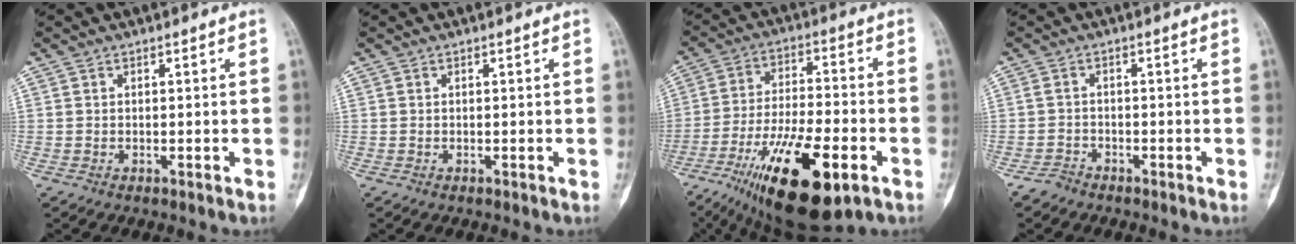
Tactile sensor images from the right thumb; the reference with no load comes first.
{"total": 0.0}
{"total": 20.7, "force": [-9.7, 7.0, 17.0], "torque": [-0.309, 0.025, -0.155]}
{"total": 2.0, "force": [-1.8, 0.9, 0.1], "torque": [-0.005, 0.004, -0.037]}